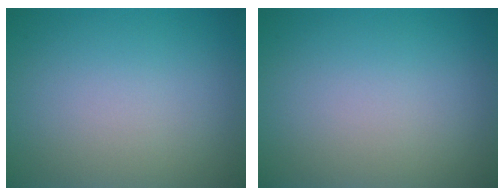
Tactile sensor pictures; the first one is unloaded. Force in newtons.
{"total": 0.0}